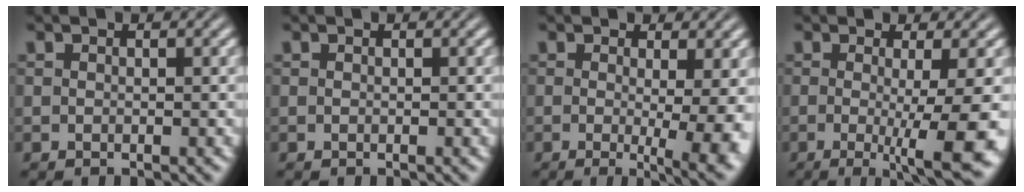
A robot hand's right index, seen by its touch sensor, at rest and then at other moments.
{"total": 0.0}
{"total": 5.5, "force": [-2.0, 0.7, 5.0], "torque": [-0.066, -0.028, -0.024]}
{"total": 7.0, "force": [-2.6, 0.3, 6.5], "torque": [-0.089, -0.027, -0.031]}